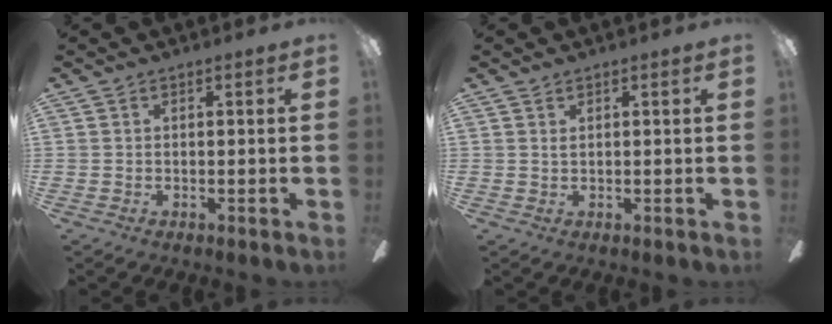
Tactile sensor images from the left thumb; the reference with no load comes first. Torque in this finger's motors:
{"motor_torque": [-0.08, 0.08, 0.21, -0.22, 0.00]}